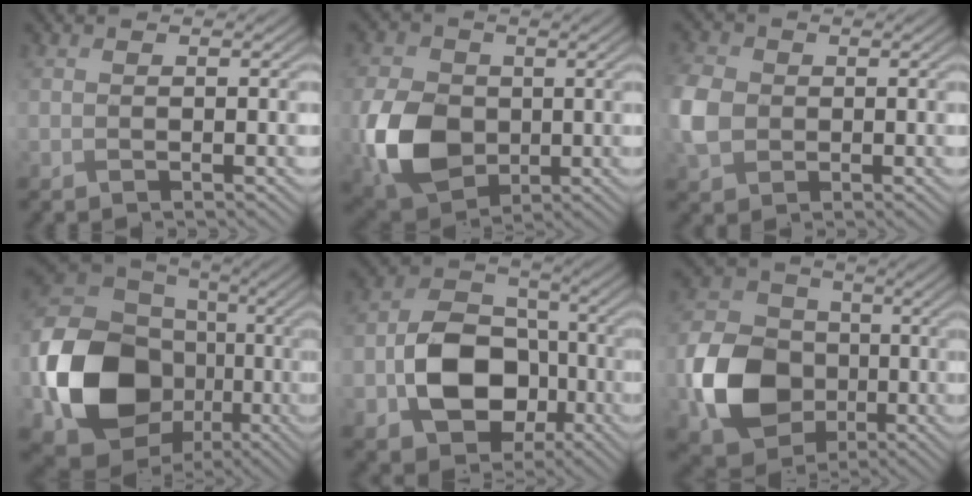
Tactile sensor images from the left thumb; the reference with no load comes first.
{"total": 9.8, "force": [-1.8, 7.4, 6.3], "torque": [-0.149, -0.013, -0.044]}
{"total": 5.2, "force": [-0.8, 4.2, 2.8], "torque": [-0.083, 0.002, -0.027]}
{"total": 16.6, "force": [-4.6, 13.5, 8.5], "torque": [-0.201, -0.040, -0.089]}
{"total": 11.0, "force": [-3.6, 8.2, 6.5], "torque": [-0.122, -0.010, -0.076]}
{"total": 10.9, "force": [-3.3, 8.8, 5.5], "torque": [-0.126, -0.008, -0.075]}